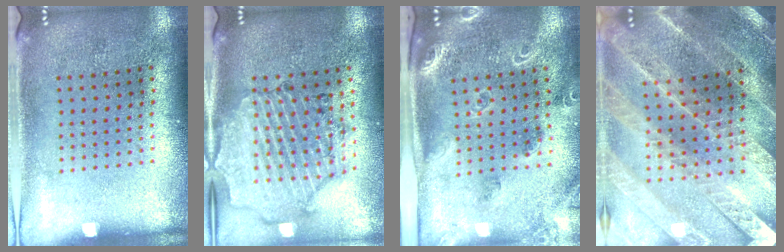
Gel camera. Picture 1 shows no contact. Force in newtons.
{"total": 1.6, "press": 1.6, "slide": 0.4}
{"total": 1.9, "press": 1.8, "slide": 0.3}
{"total": 2.8, "press": 2.7, "slide": 0.4}